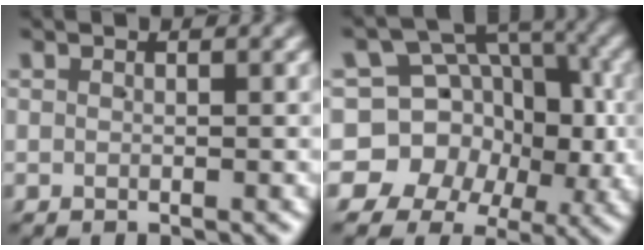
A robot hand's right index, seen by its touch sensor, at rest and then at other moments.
{"total": 16.6, "force": [-1.6, 15.0, 7.0], "torque": [-0.177, -0.056, -0.028]}